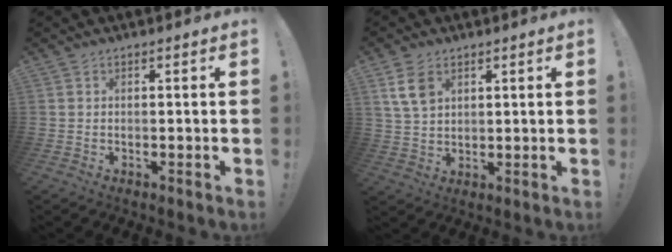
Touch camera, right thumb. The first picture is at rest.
{"total": 8.0, "force": [3.6, 5.7, 4.5], "torque": [-0.072, -0.009, 0.069]}